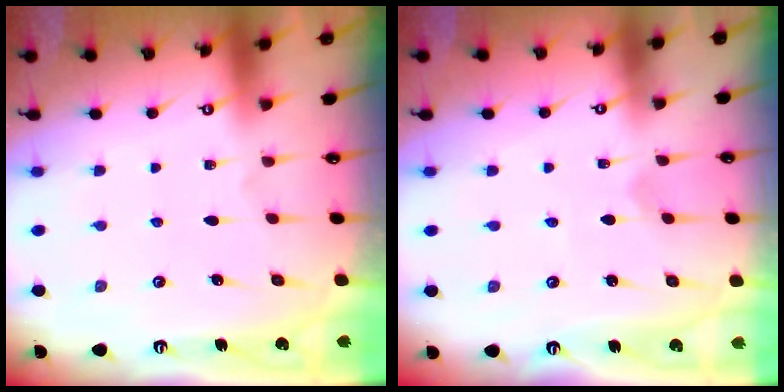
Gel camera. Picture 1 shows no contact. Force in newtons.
{"total": 0.8, "press": 0.8, "slide": 0.0}